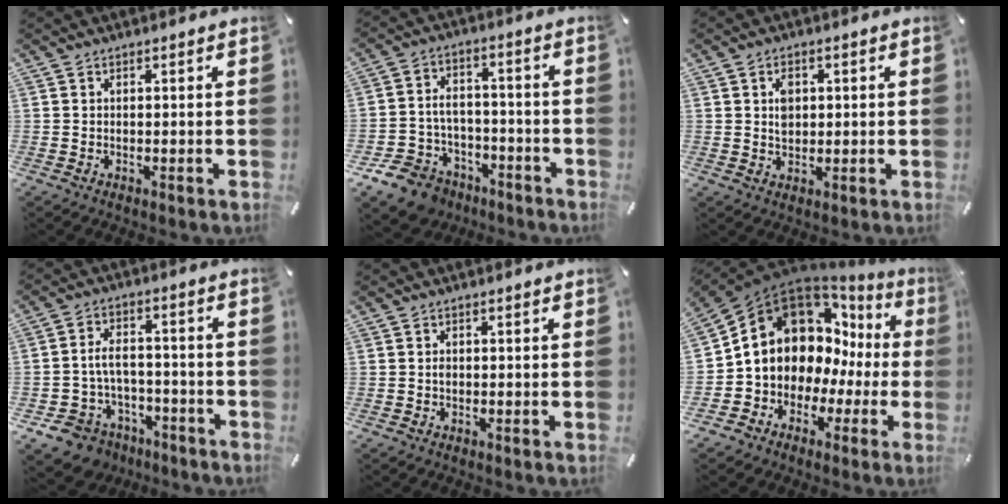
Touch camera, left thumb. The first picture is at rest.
{"total": 9.8, "force": [-6.4, 7.0, 2.5], "torque": [-0.053, 0.045, -0.113]}
{"total": 3.6, "force": [0.7, 2.8, 2.1], "torque": [-0.031, 0.001, 0.007]}
{"total": 9.2, "force": [-3.7, 7.5, 3.9], "torque": [-0.090, 0.025, -0.063]}
{"total": 0.6, "force": [-0.1, 0.4, 0.4], "torque": [-0.009, 0.000, -0.002]}
{"total": 13.6, "force": [4.7, 11.0, 6.6], "torque": [-0.118, -0.046, 0.092]}